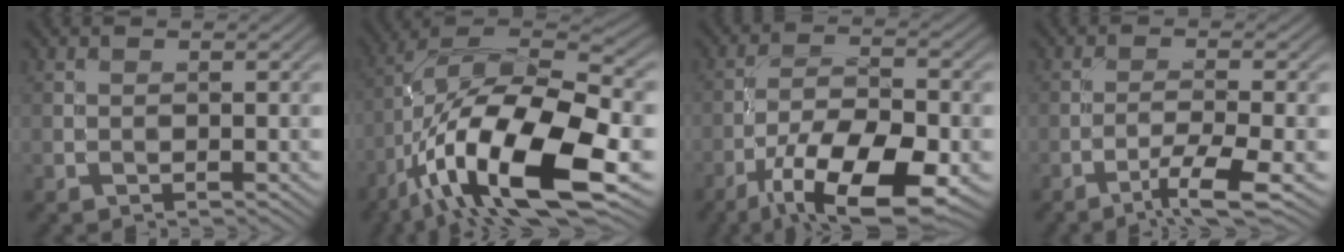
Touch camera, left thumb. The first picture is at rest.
{"total": 18.6, "force": [-7.8, 7.0, 15.4], "torque": [-0.292, -0.008, -0.137]}
{"total": 14.0, "force": [-7.8, 5.2, 10.5], "torque": [-0.192, -0.012, -0.137]}
{"total": 5.1, "force": [-3.0, 0.4, 4.1], "torque": [-0.072, 0.001, -0.056]}